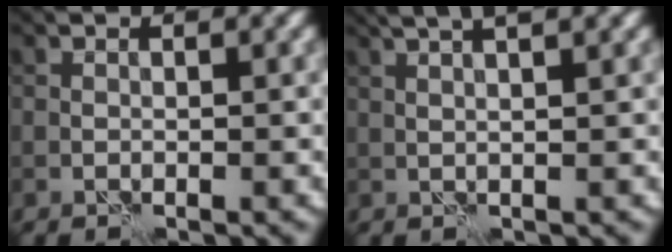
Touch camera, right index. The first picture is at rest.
{"total": 6.2, "force": [3.6, 2.1, 4.7], "torque": [-0.046, 0.038, 0.027]}